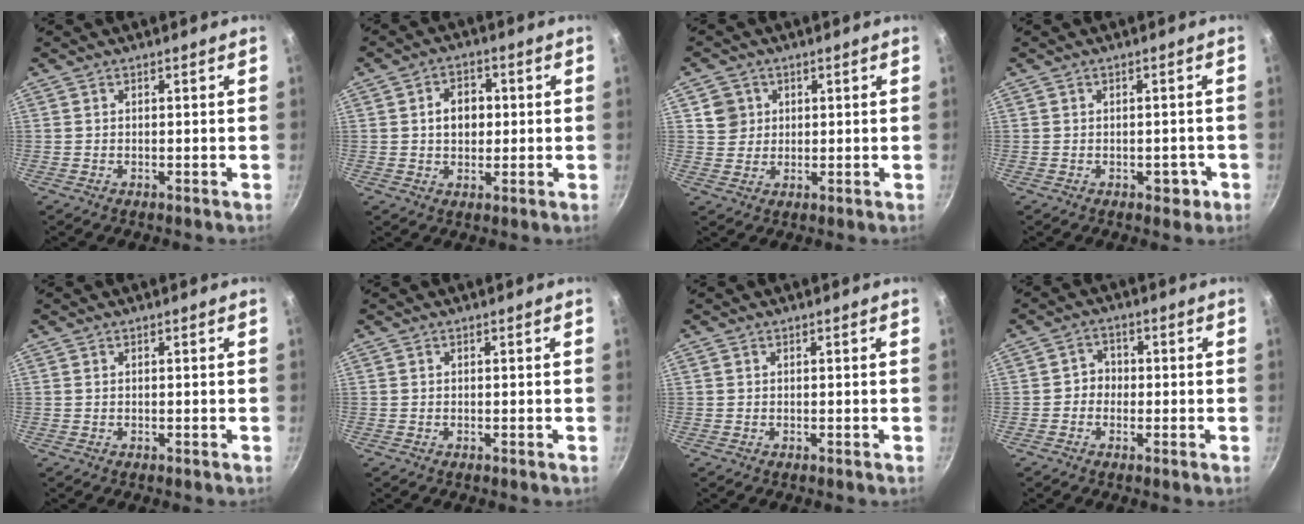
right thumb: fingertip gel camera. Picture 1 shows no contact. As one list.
[{"total": 6.3, "force": [0.6, 4.8, 4.0], "torque": [-0.038, 0.010, 0.005]}, {"total": 4.5, "force": [1.4, 4.2, 0.8], "torque": [0.016, 0.007, 0.024]}, {"total": 2.8, "force": [-1.1, 2.0, 1.6], "torque": [0.007, 0.015, -0.007]}, {"total": 0.0}, {"total": 0.0}, {"total": 0.0}, {"total": 3.3, "force": [-0.6, 3.0, 1.1], "torque": [0.005, 0.013, -0.017]}]